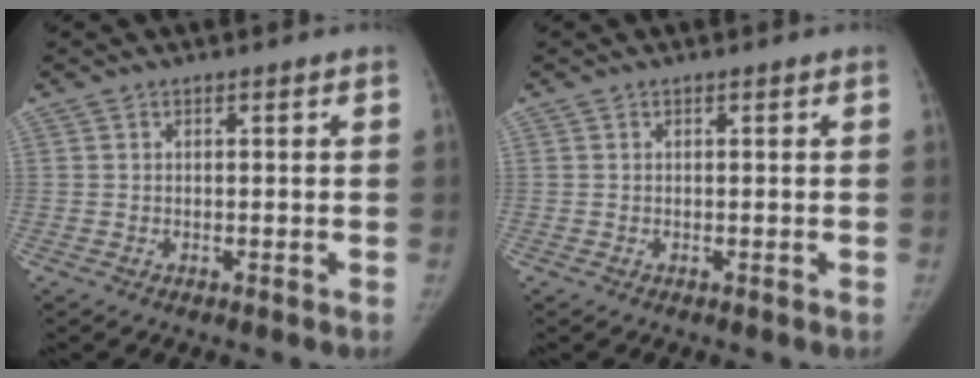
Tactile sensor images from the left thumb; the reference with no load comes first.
{"total": 0.0}